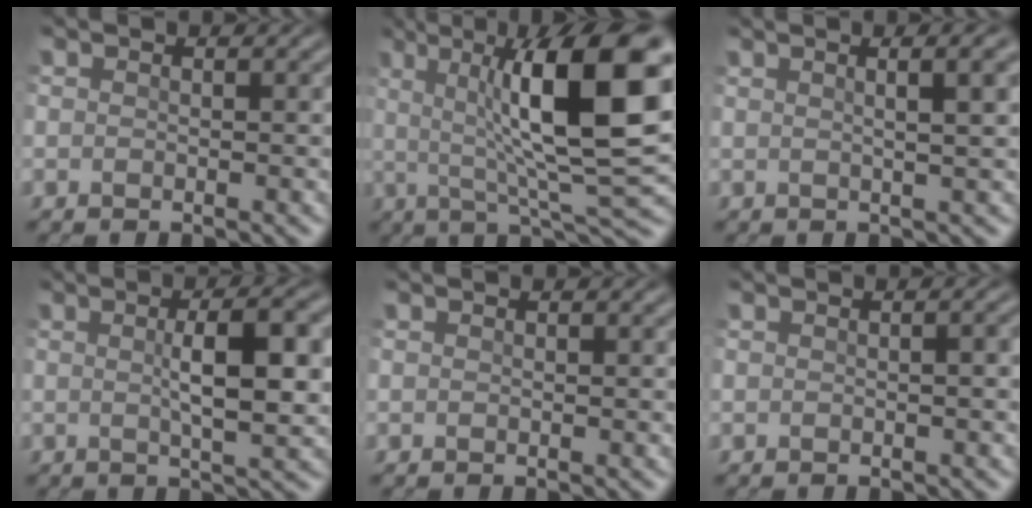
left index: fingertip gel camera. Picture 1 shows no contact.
{"total": 13.9, "force": [2.5, 3.5, 13.3], "torque": [-0.187, 0.013, 0.033]}
{"total": 8.8, "force": [3.6, 3.9, 7.0], "torque": [-0.034, 0.054, 0.010]}
{"total": 6.7, "force": [0.6, 1.7, 6.5], "torque": [-0.090, 0.009, 0.008]}
{"total": 0.0}
{"total": 1.1, "force": [-0.1, 0.2, 1.0], "torque": [-0.014, 0.006, 0.001]}